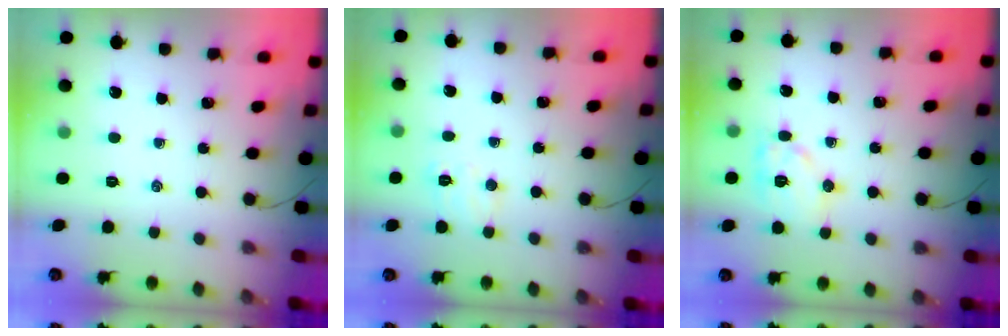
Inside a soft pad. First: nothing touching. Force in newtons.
{"total": 6.8, "press": 6.6, "slide": 1.4}
{"total": 10.7, "press": 10.7, "slide": 0.4}